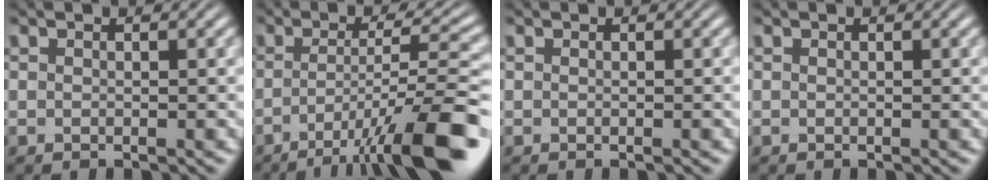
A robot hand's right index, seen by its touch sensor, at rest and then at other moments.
{"total": 8.6, "force": [-4.3, 1.4, 7.3], "torque": [-0.097, -0.013, -0.058]}
{"total": 0.0}
{"total": 0.0}